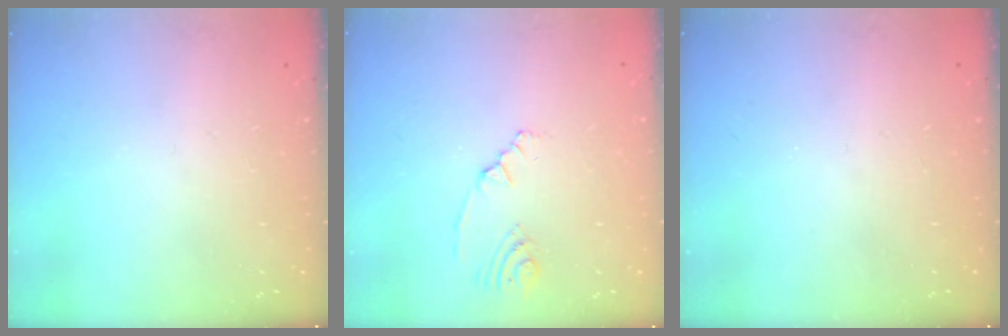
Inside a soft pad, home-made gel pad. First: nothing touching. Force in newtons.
{"total": 2.5, "press": 2.2, "slide": 1.1}
{"total": 0.0}